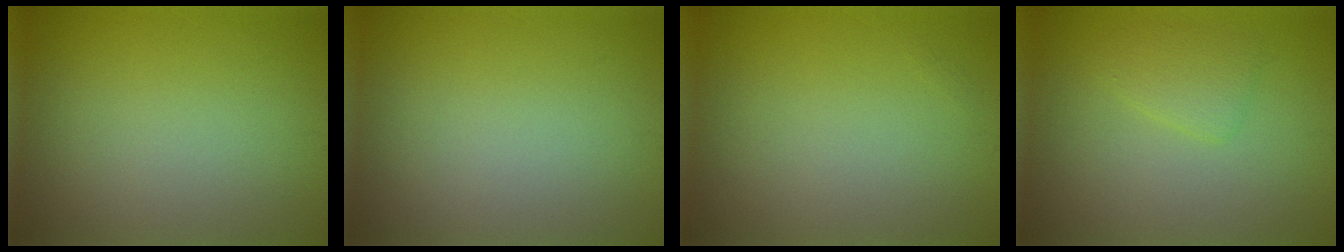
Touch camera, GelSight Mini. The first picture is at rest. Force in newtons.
{"total": 0.0}
{"total": 0.0}
{"total": 1.8, "press": 1.8, "slide": 0.0}